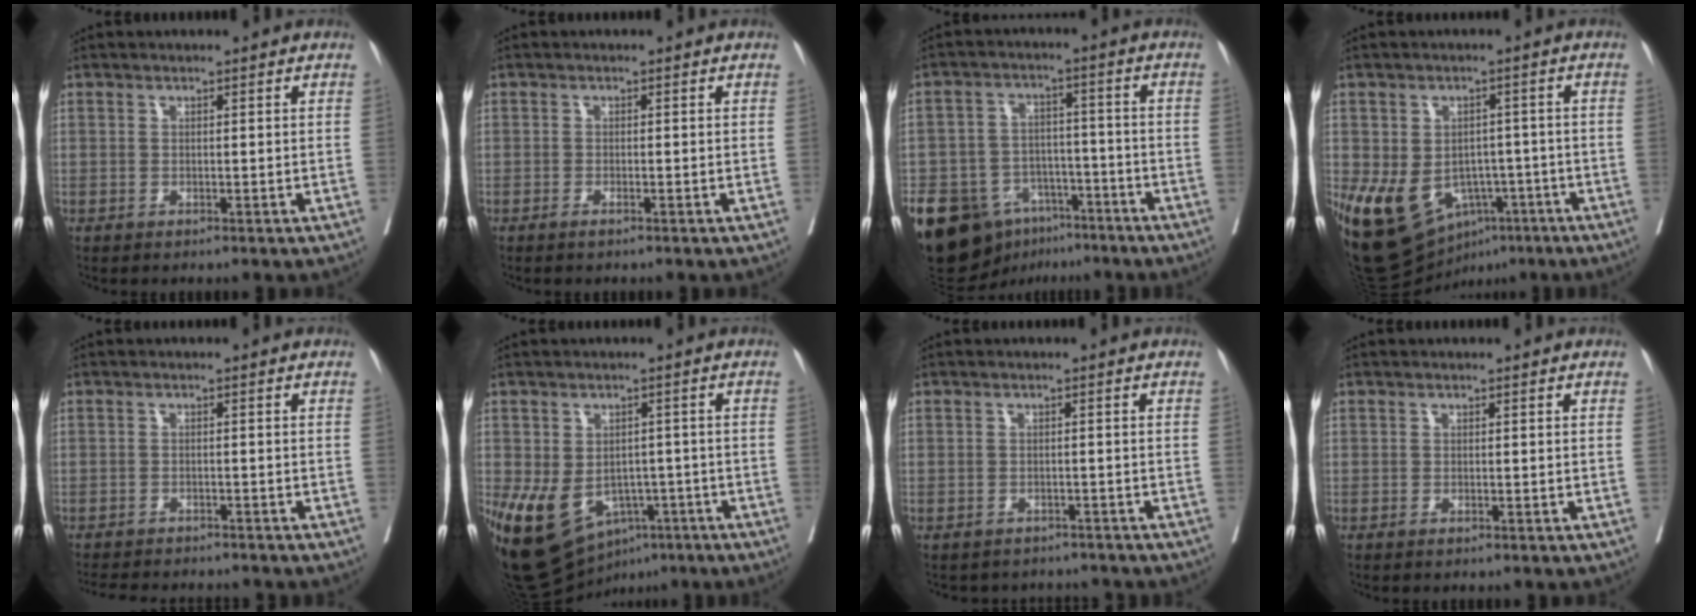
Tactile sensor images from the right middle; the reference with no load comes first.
{"total": 1.0, "force": [-0.7, 0.0, 0.7], "torque": [-0.018, -0.002, -0.013]}
{"total": 16.7, "force": [-10.1, 10.6, 8.1], "torque": [-0.164, 0.016, -0.156]}
{"total": 14.2, "force": [-5.9, 10.2, 8.0], "torque": [-0.155, 0.006, -0.076]}
{"total": 9.9, "force": [-9.2, 2.0, 3.2], "torque": [-0.051, -0.006, -0.123]}
{"total": 13.5, "force": [-5.9, 9.4, 7.7], "torque": [-0.155, 0.000, -0.077]}
{"total": 5.3, "force": [-5.0, 1.7, -0.1], "torque": [0.006, 0.010, -0.060]}
{"total": 0.5, "force": [-0.3, 0.0, 0.4], "torque": [-0.011, -0.002, -0.005]}